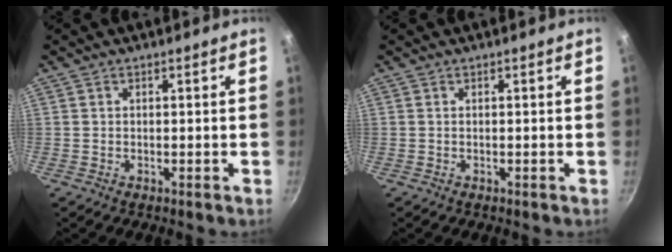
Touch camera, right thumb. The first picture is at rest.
{"total": 0.0}